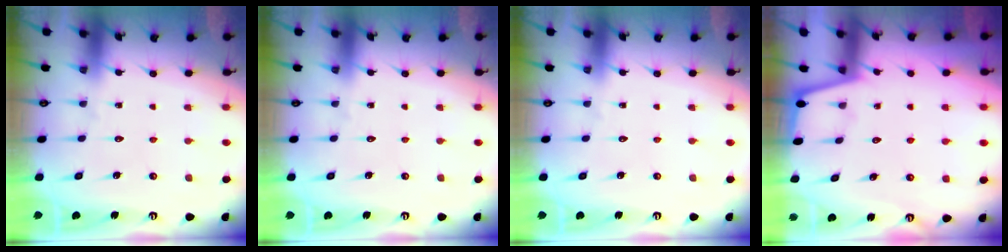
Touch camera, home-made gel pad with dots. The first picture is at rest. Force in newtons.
{"total": 0.0}
{"total": 0.0}
{"total": 0.9, "press": 0.9, "slide": 0.2}